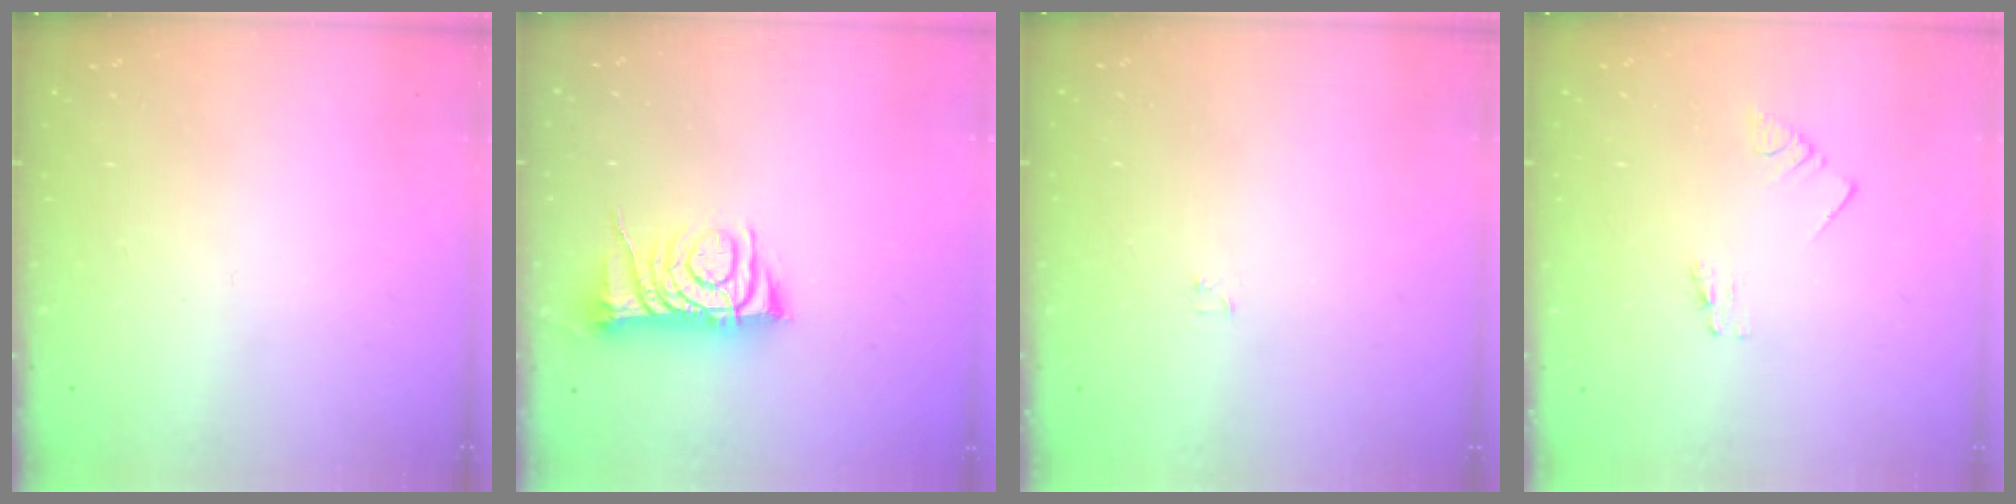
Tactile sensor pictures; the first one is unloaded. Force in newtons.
{"total": 8.3, "press": 8.3, "slide": 0.4}
{"total": 1.2, "press": 1.2, "slide": 0.2}
{"total": 0.0}